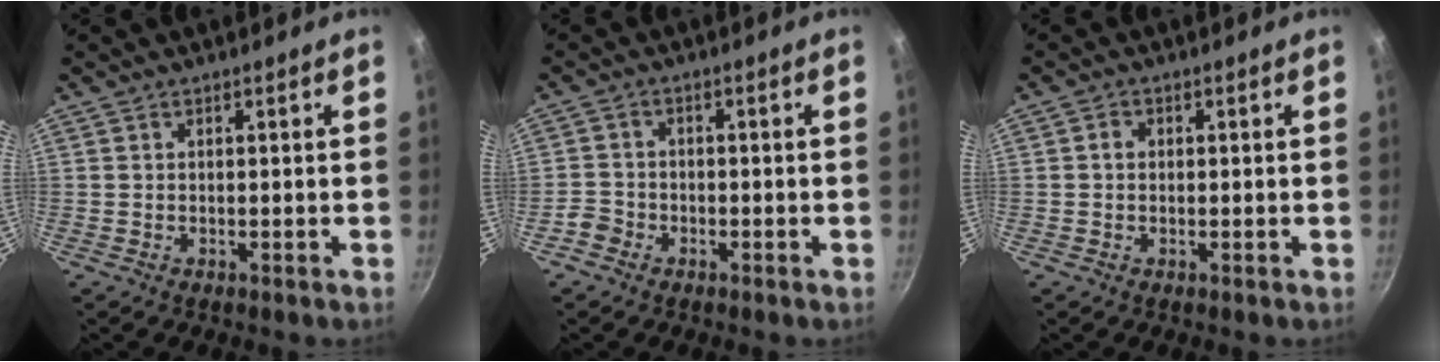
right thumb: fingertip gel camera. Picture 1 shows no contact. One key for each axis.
{"total": 2.9, "fx": -1.9, "fy": 2.0, "fz": 0.5, "tx": -0.008, "ty": 0.025, "tz": -0.037}
{"total": 1.5, "fx": 0.1, "fy": 1.2, "fz": 0.8, "tx": -0.012, "ty": 0.006, "tz": 0.000}